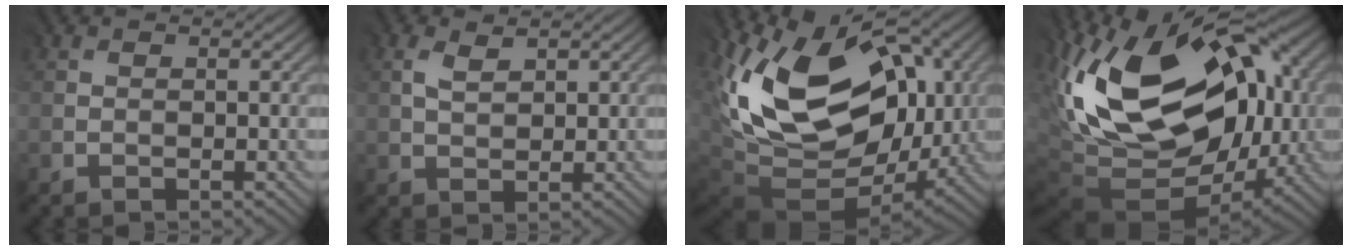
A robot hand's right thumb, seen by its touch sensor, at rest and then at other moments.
{"total": 2.4, "force": [1.3, 1.4, 1.4], "torque": [-0.039, 0.002, 0.027]}
{"total": 17.5, "force": [3.9, 12.0, 12.2], "torque": [-0.236, -0.010, 0.081]}
{"total": 20.8, "force": [3.5, 13.1, 15.8], "torque": [-0.308, 0.001, 0.074]}